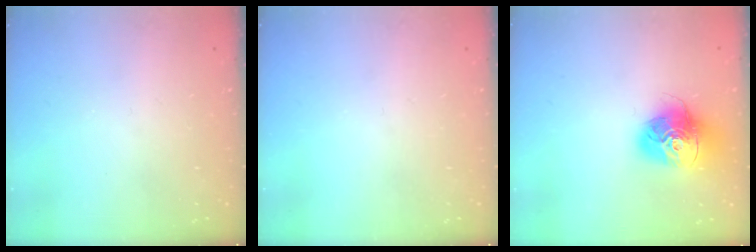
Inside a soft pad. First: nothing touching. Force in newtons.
{"total": 0.0}
{"total": 16.9, "press": 16.9, "slide": 1.7}